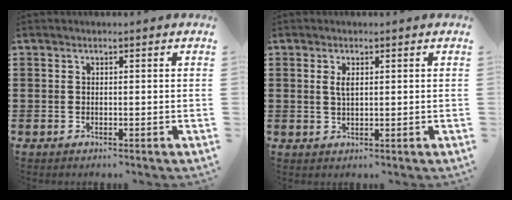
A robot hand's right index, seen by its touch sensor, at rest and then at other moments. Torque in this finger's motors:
{"motor_torque": [0.49, 0.23, 0.11, 0.06]}